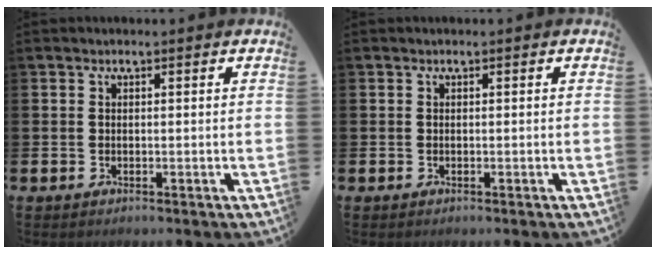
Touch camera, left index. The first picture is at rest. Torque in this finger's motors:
{"motor_torque": [1.03, -1.10, 0.36, 0.05]}